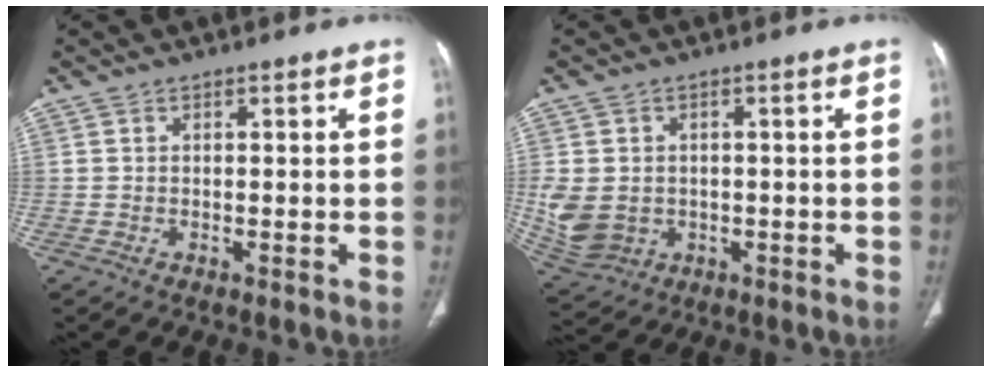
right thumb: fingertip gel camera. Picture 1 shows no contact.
{"total": 11.7, "force": [-1.4, 9.5, 6.6], "torque": [-0.155, -0.003, -0.003]}